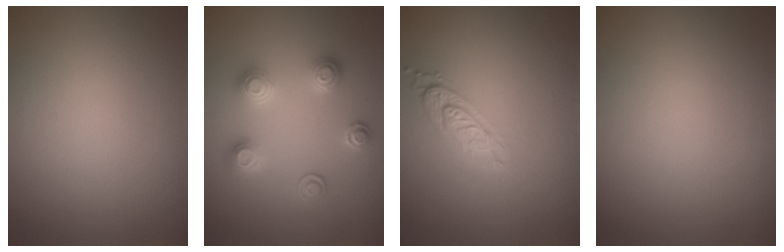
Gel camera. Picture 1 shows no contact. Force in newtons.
{"total": 2.9, "press": 2.8, "slide": 0.3}
{"total": 2.9, "press": 2.2, "slide": 1.9}
{"total": 0.0}